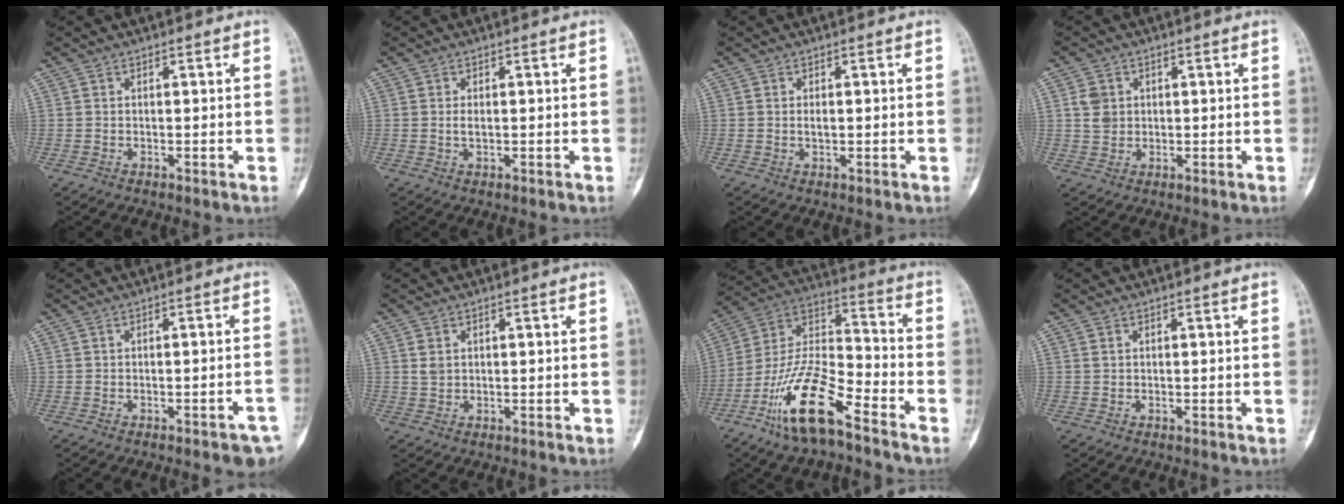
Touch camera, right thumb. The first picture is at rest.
{"total": 1.3, "force": [0.1, 0.7, 1.1], "torque": [-0.016, -0.001, 0.002]}
{"total": 1.4, "force": [0.1, 0.8, 1.1], "torque": [-0.015, 0.000, 0.001]}
{"total": 3.7, "force": [0.7, 3.2, 1.7], "torque": [-0.012, 0.001, 0.015]}
{"total": 4.9, "force": [-3.0, 1.3, 3.6], "torque": [-0.037, 0.016, -0.032]}
{"total": 1.6, "force": [0.4, 1.2, 0.9], "torque": [-0.009, -0.002, 0.012]}
{"total": 16.8, "force": [-10.3, 5.1, 12.3], "torque": [-0.237, 0.069, -0.199]}
{"total": 0.0}